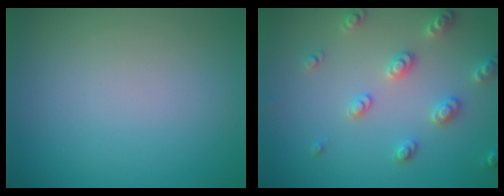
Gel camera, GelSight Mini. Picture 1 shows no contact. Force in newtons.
{"total": 2.9, "press": 2.9, "slide": 0.5}